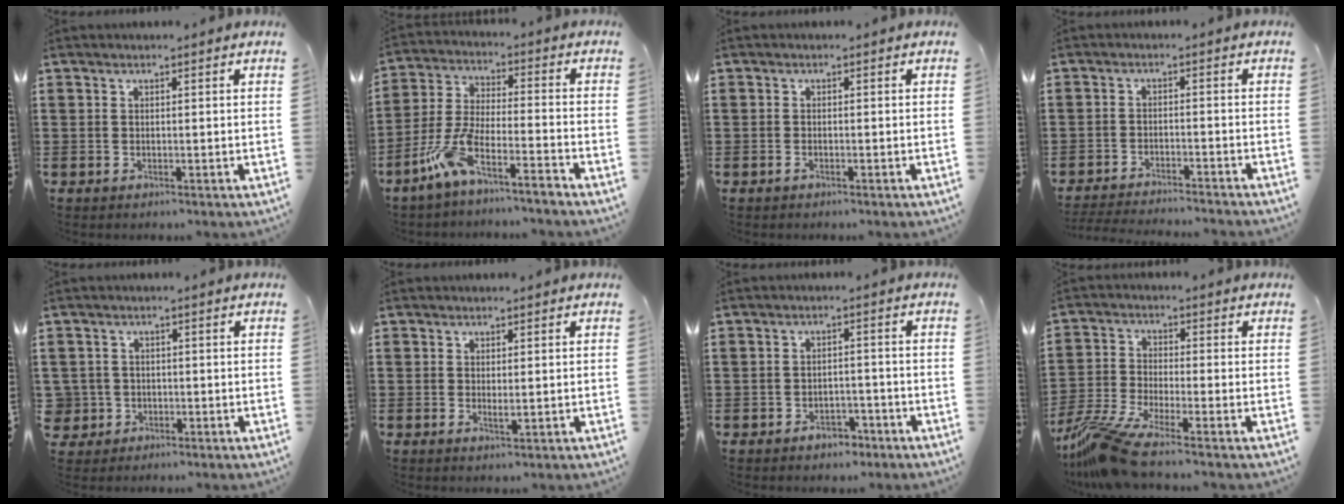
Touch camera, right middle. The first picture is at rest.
{"total": 7.8, "force": [-6.5, 0.1, 4.3], "torque": [-0.118, -0.016, -0.135]}
{"total": 0.5, "force": [-0.4, 0.0, 0.3], "torque": [-0.008, -0.004, -0.007]}
{"total": 3.5, "force": [-3.5, 0.0, 0.4], "torque": [-0.015, -0.002, -0.075]}
{"total": 2.8, "force": [-0.8, 2.7, 0.2], "torque": [-0.023, 0.002, -0.022]}
{"total": 1.3, "force": [0.3, 0.3, 1.3], "torque": [-0.017, -0.002, 0.002]}
{"total": 2.8, "force": [-2.3, 1.3, 0.8], "torque": [-0.018, 0.003, -0.048]}
{"total": 8.9, "force": [-7.3, 0.8, 5.0], "torque": [-0.125, -0.011, -0.148]}